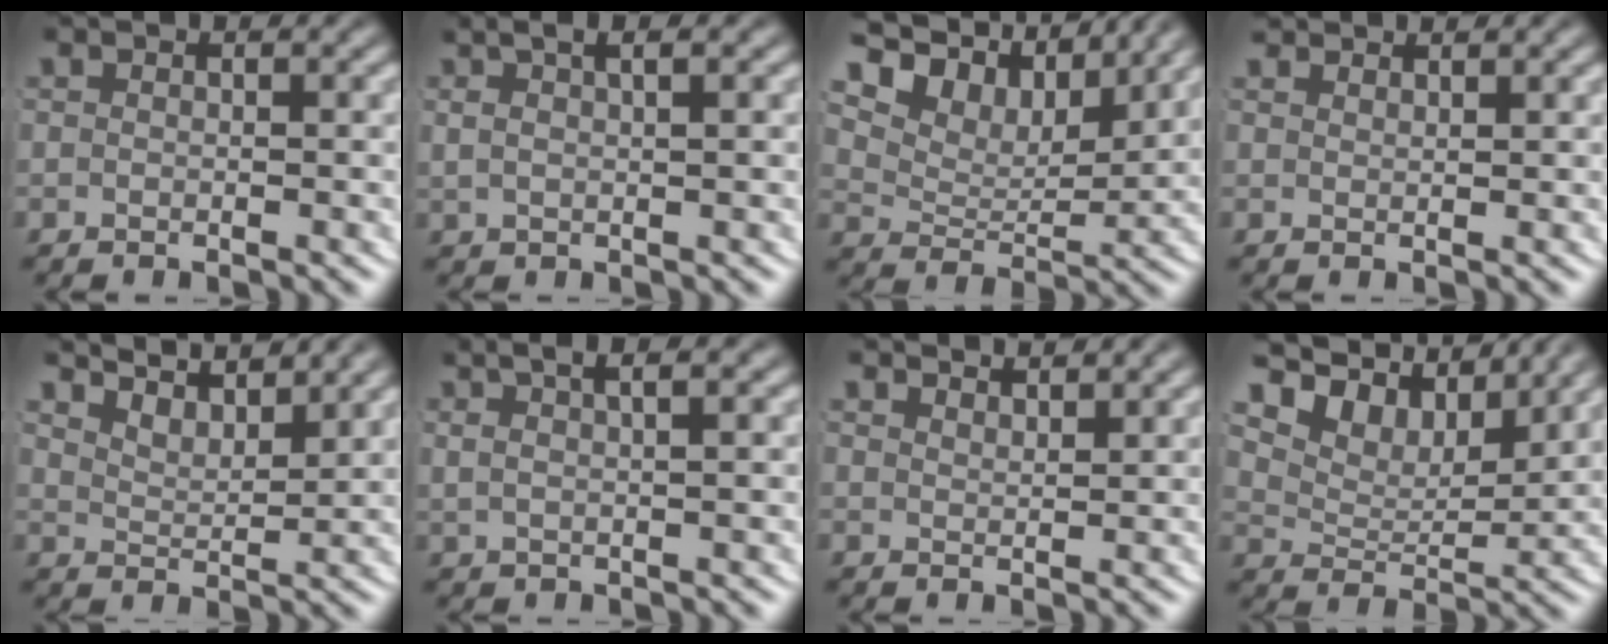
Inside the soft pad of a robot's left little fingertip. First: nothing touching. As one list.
[{"total": 4.2, "force": [2.3, 1.4, 3.2], "torque": [-0.045, 0.017, 0.038]}, {"total": 10.2, "force": [5.8, 6.1, 5.8], "torque": [-0.117, 0.016, 0.086]}, {"total": 2.0, "force": [2.0, 0.1, 0.3], "torque": [-0.002, -0.001, 0.037]}, {"total": 6.1, "force": [5.2, 2.1, 2.5], "torque": [-0.041, 0.003, 0.079]}, {"total": 4.8, "force": [2.7, 1.5, 3.6], "torque": [-0.051, 0.019, 0.044]}, {"total": 2.7, "force": [2.6, -0.1, 0.5], "torque": [-0.002, -0.005, 0.049]}, {"total": 9.2, "force": [5.8, 5.0, 5.2], "torque": [-0.102, 0.014, 0.088]}]